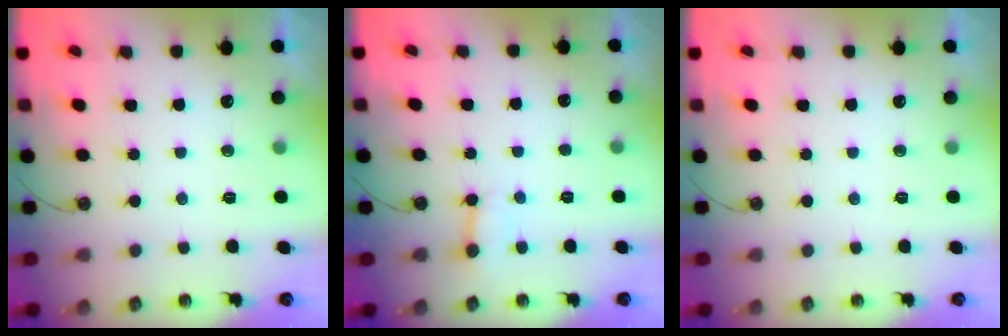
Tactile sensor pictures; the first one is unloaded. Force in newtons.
{"total": 3.8, "press": 3.7, "slide": 0.7}
{"total": 0.0}